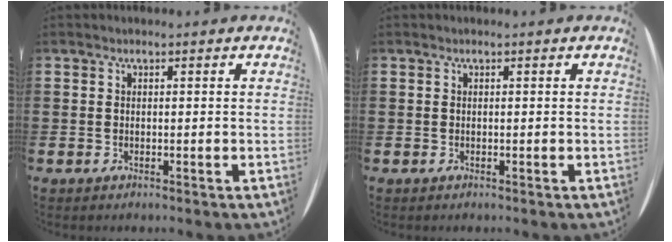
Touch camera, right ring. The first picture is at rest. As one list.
[{"total": 0.0}]